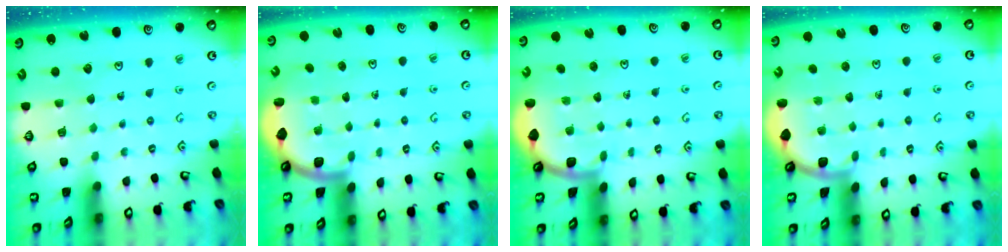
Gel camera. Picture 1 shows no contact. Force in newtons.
{"total": 1.6, "press": 1.6, "slide": 0.1}
{"total": 1.7, "press": 1.7, "slide": 0.1}
{"total": 1.8, "press": 1.7, "slide": 0.0}